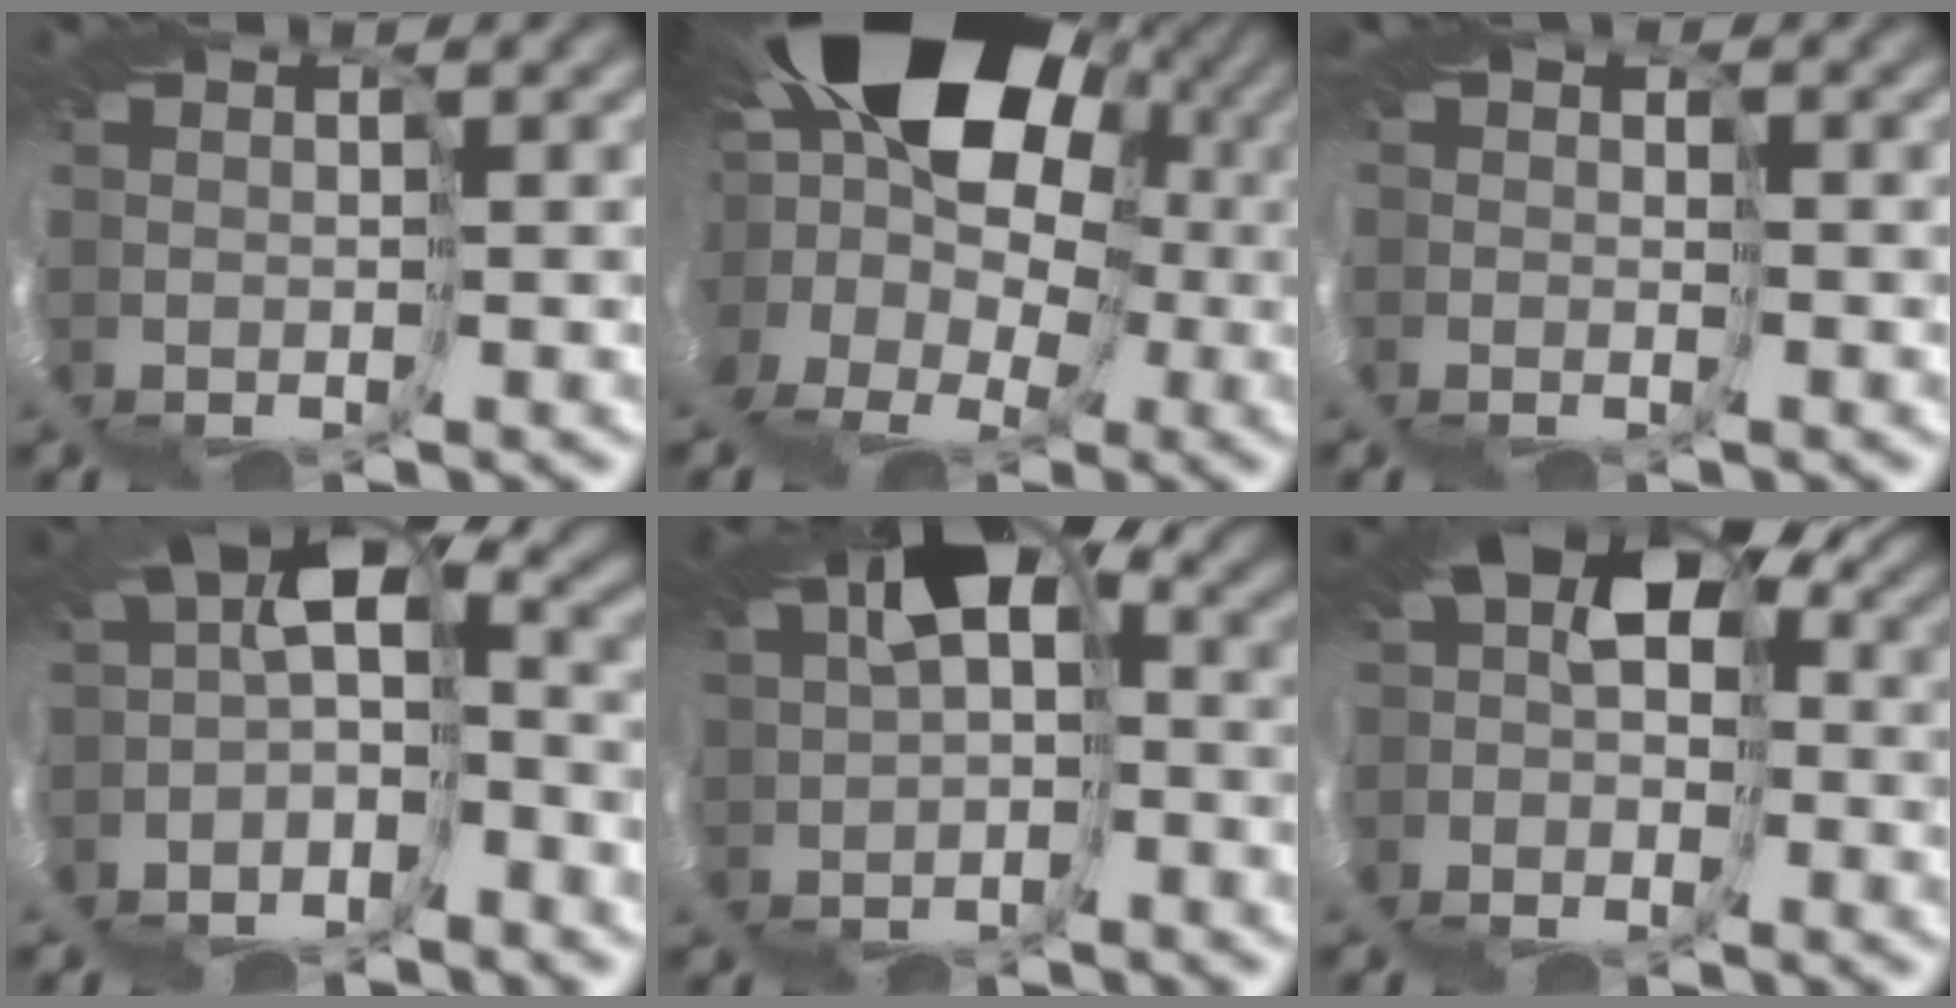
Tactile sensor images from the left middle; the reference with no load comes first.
{"total": 17.9, "force": [5.3, 13.4, 10.5], "torque": [-0.163, 0.007, 0.046]}
{"total": 1.3, "force": [-0.8, 0.9, 0.5], "torque": [0.001, -0.001, -0.013]}
{"total": 5.5, "force": [-2.9, 2.2, 4.1], "torque": [-0.090, -0.022, -0.026]}
{"total": 6.6, "force": [1.5, 3.9, 5.1], "torque": [-0.100, -0.029, 0.056]}
{"total": 6.8, "force": [-0.7, 5.3, 4.3], "torque": [-0.056, -0.007, -0.017]}